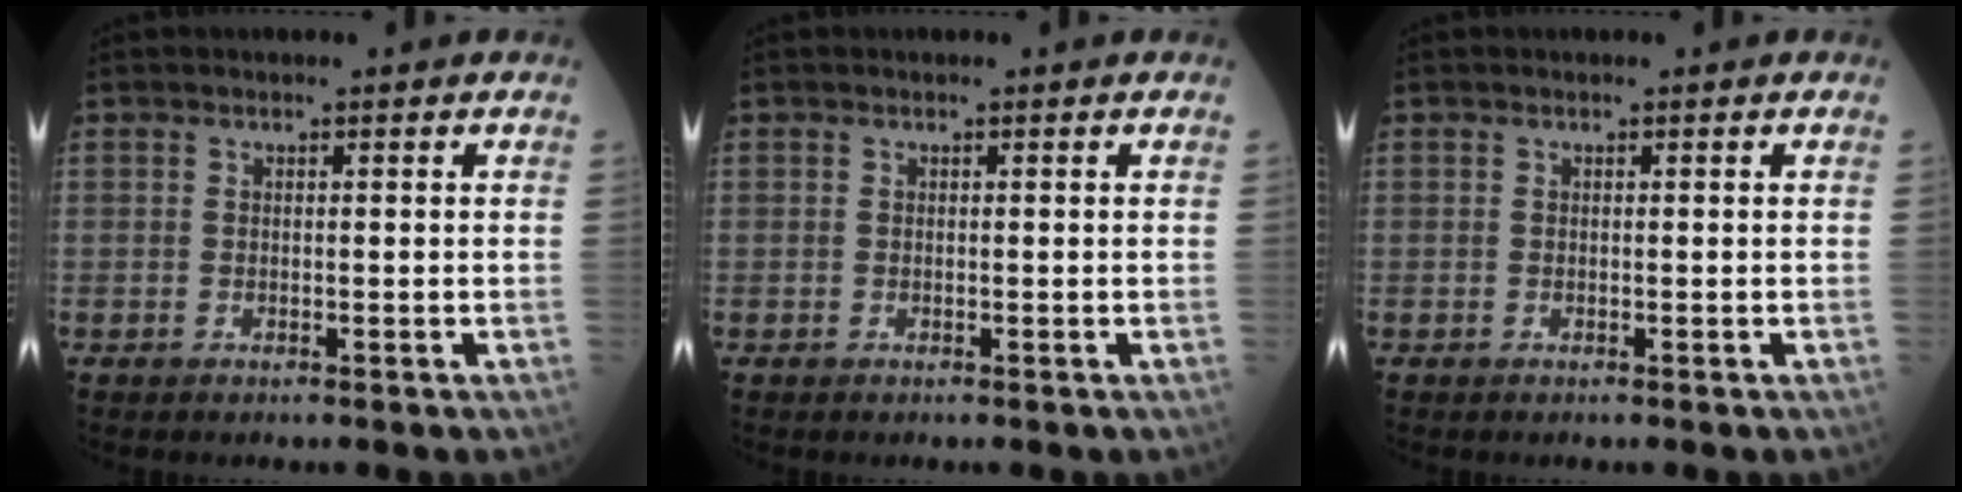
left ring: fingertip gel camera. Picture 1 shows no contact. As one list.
[{"total": 0.0}, {"total": 0.0}]